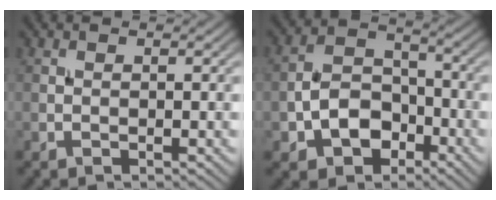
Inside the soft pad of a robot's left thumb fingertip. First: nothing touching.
{"total": 7.6, "force": [-3.2, 5.4, 4.3], "torque": [-0.084, -0.001, -0.069]}